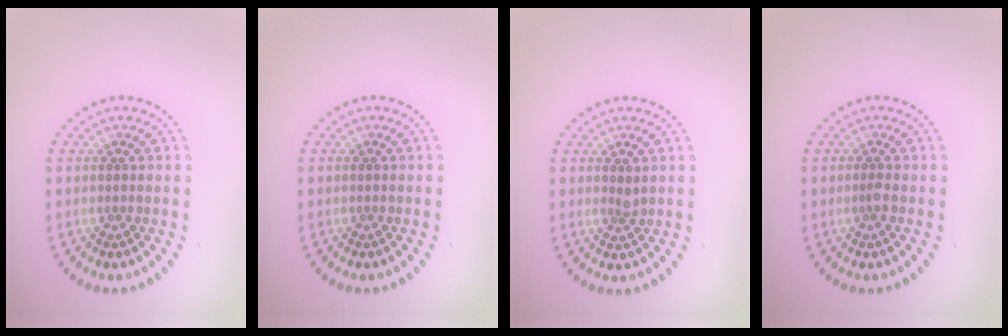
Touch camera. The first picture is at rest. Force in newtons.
{"total": 0.0}
{"total": 0.8, "press": 0.6, "slide": 0.5}
{"total": 0.8, "press": 0.5, "slide": 0.6}